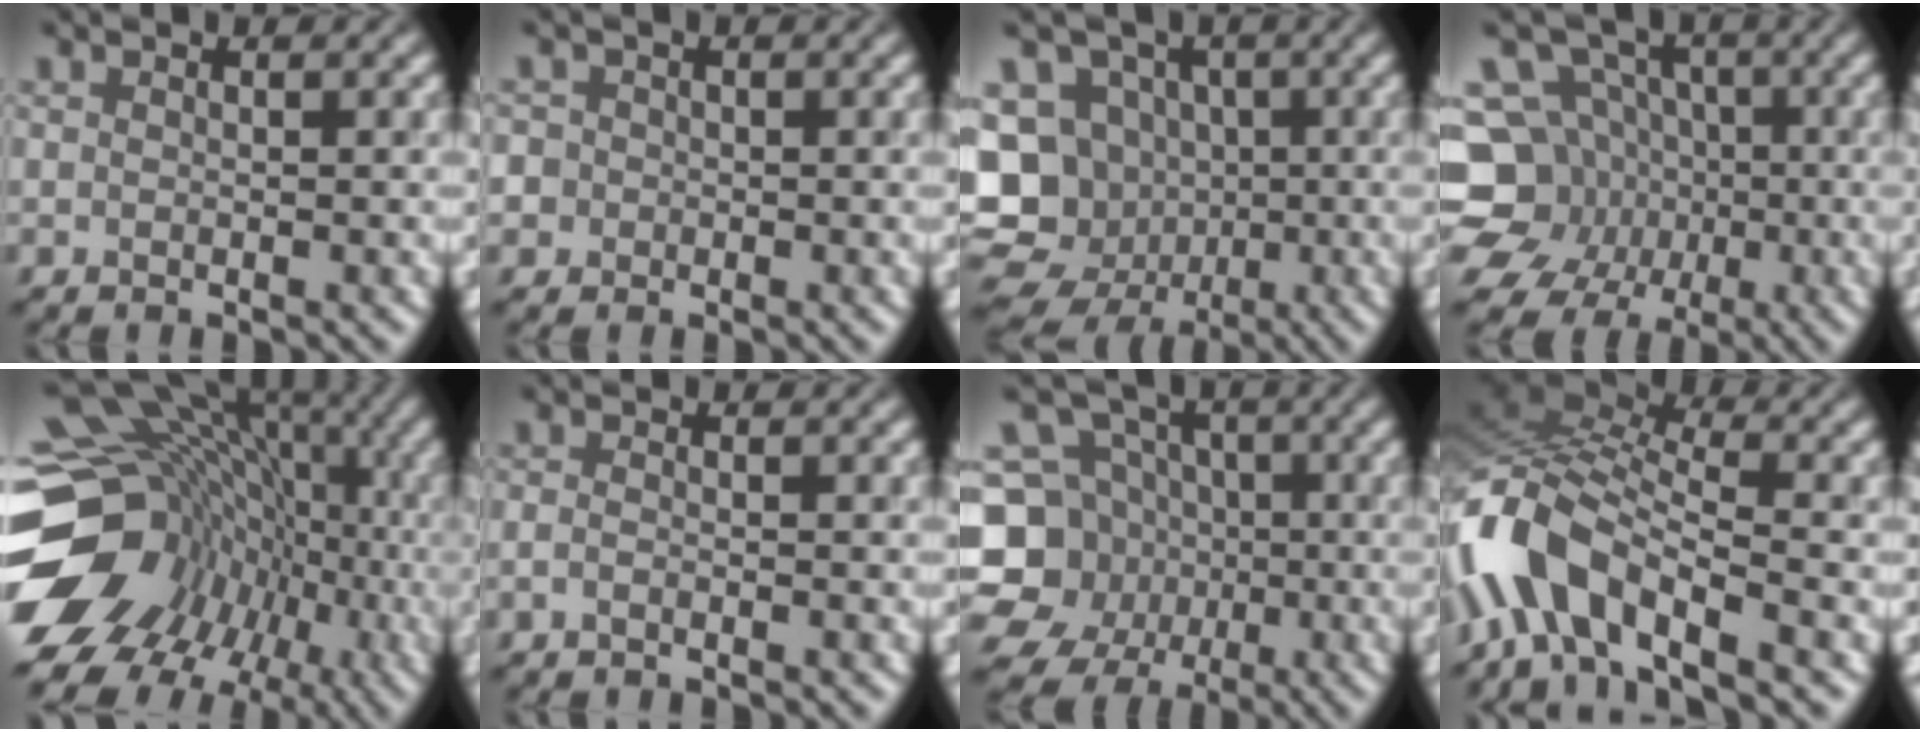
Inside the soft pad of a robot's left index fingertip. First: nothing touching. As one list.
[{"total": 3.2, "force": [-0.1, 3.0, 1.0], "torque": [-0.003, 0.021, -0.031]}, {"total": 15.0, "force": [-3.5, 13.4, 5.5], "torque": [-0.127, -0.003, -0.065]}, {"total": 13.0, "force": [-3.1, 11.9, 4.3], "torque": [-0.114, 0.002, -0.073]}, {"total": 17.9, "force": [-3.1, 14.0, 10.8], "torque": [-0.182, 0.015, -0.026]}, {"total": 1.1, "force": [-0.6, 0.4, 0.8], "torque": [-0.017, -0.004, -0.014]}, {"total": 10.1, "force": [-2.1, 9.2, 3.5], "torque": [-0.081, -0.002, -0.066]}, {"total": 10.3, "force": [-4.4, 4.5, 8.1], "torque": [-0.154, 0.017, -0.100]}]